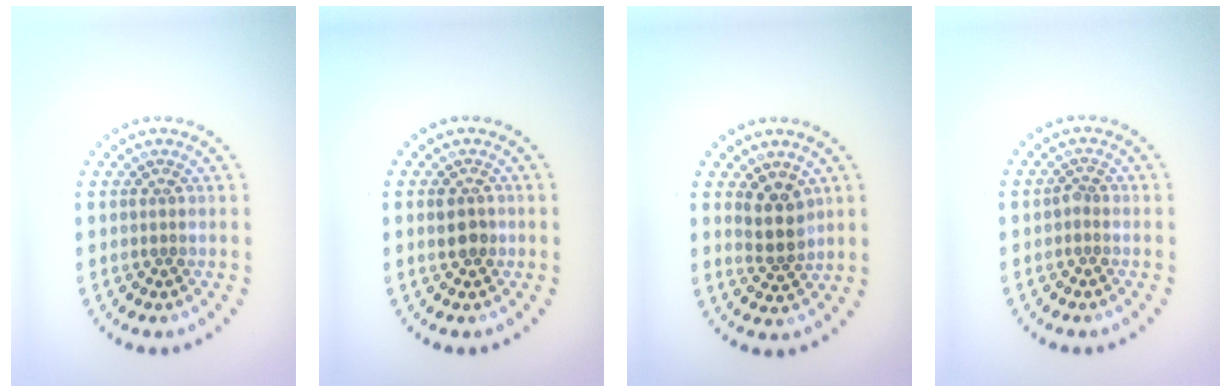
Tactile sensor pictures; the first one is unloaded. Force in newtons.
{"total": 1.7, "press": 1.6, "slide": 0.3}
{"total": 2.9, "press": 2.7, "slide": 1.1}
{"total": 0.6, "press": 0.5, "slide": 0.4}